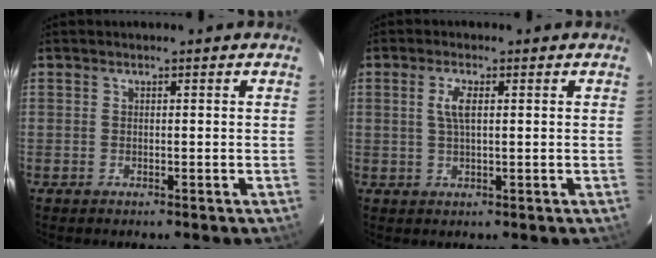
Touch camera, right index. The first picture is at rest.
{"total": 3.2, "force": [0.8, 1.0, 2.9], "torque": [-0.059, 0.003, 0.018]}